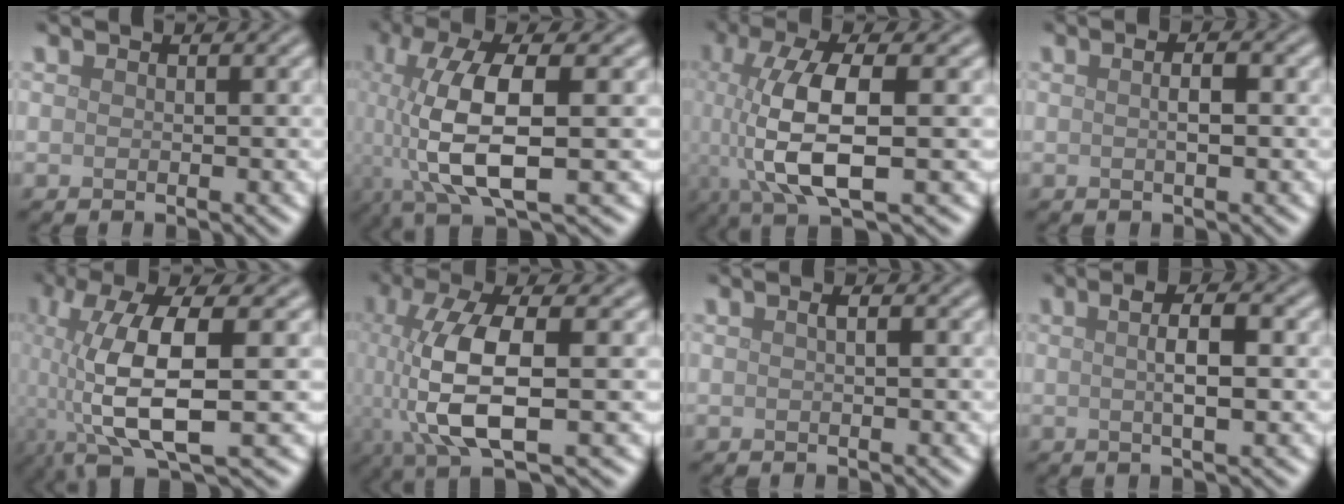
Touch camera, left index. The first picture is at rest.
{"total": 10.1, "force": [-1.6, 3.4, 9.4], "torque": [-0.198, 0.000, -0.032]}
{"total": 9.2, "force": [-0.8, 2.9, 8.7], "torque": [-0.177, -0.002, -0.015]}
{"total": 2.0, "force": [0.2, 0.5, 1.9], "torque": [-0.023, -0.002, 0.001]}
{"total": 10.3, "force": [-2.0, 3.3, 9.6], "torque": [-0.194, -0.001, -0.039]}
{"total": 9.9, "force": [-1.6, 3.3, 9.2], "torque": [-0.197, -0.001, -0.033]}
{"total": 0.8, "force": [0.2, 0.2, 0.8], "torque": [-0.015, 0.005, 0.004]}
{"total": 3.6, "force": [0.3, 0.7, 3.5], "torque": [-0.058, 0.005, 0.005]}